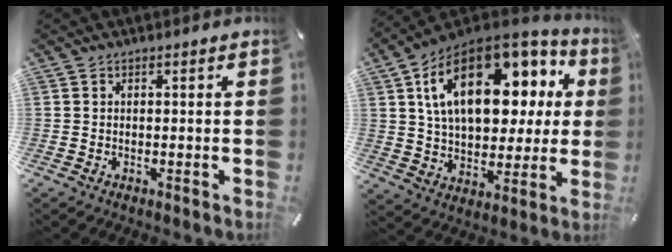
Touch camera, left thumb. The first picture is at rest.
{"total": 22.6, "force": [8.7, 13.1, 16.2], "torque": [-0.293, -0.043, 0.143]}